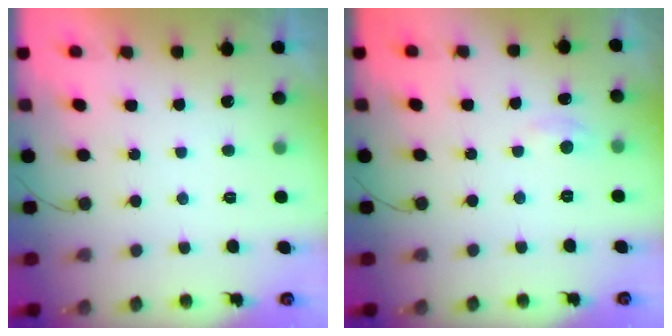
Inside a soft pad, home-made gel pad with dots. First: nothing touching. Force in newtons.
{"total": 2.3, "press": 2.3, "slide": 0.3}